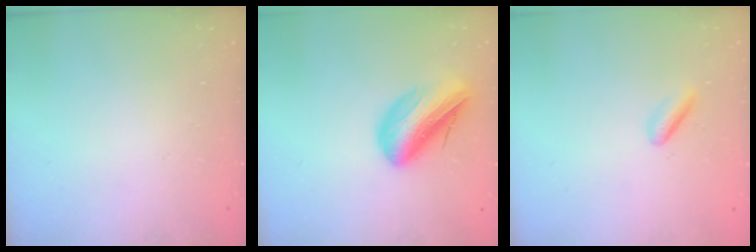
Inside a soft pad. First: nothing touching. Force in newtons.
{"total": 14.6, "press": 14.2, "slide": 3.7}
{"total": 3.7, "press": 3.4, "slide": 1.4}